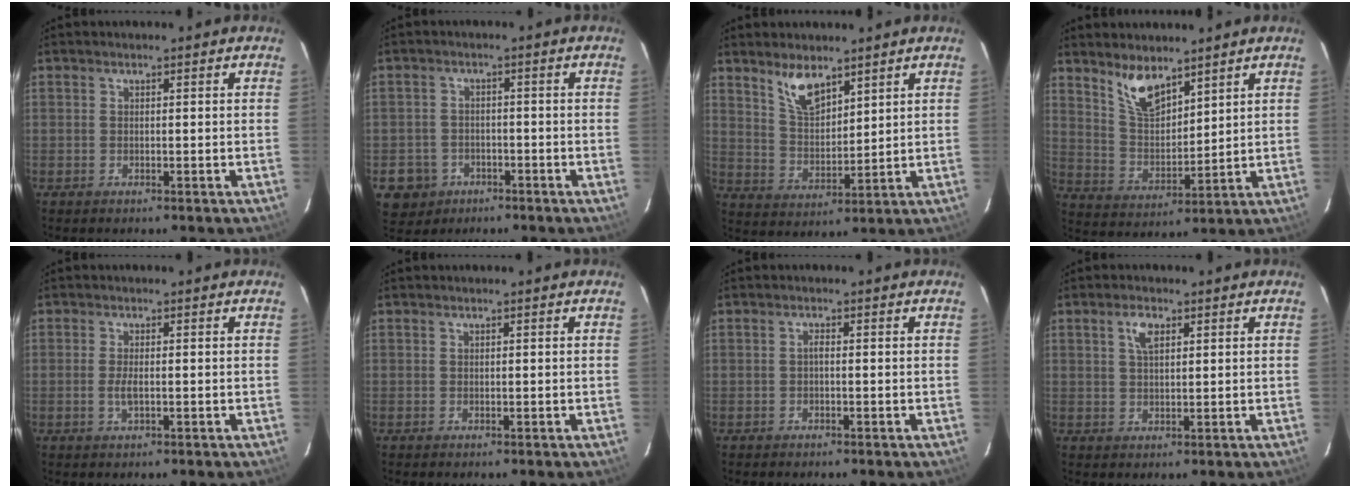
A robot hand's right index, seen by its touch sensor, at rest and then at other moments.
{"total": 6.8, "force": [-2.9, 6.0, 1.2], "torque": [-0.047, 0.020, -0.036]}
{"total": 7.5, "force": [5.4, 2.9, 4.4], "torque": [-0.078, 0.002, 0.112]}
{"total": 8.6, "force": [6.3, 3.2, 4.8], "torque": [-0.089, -0.001, 0.131]}
{"total": 2.1, "force": [-0.4, 0.6, 2.0], "torque": [-0.040, -0.005, -0.007]}
{"total": 0.0}
{"total": 0.7, "force": [-0.2, 0.3, 0.6], "torque": [-0.012, 0.005, -0.006]}
{"total": 3.6, "force": [1.7, 1.7, 2.7], "torque": [-0.050, 0.007, 0.031]}